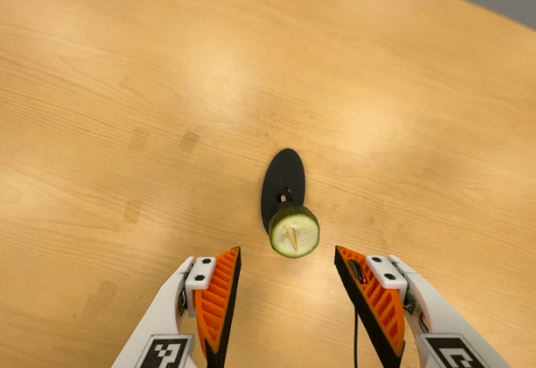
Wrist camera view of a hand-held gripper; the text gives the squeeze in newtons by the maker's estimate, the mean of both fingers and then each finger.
{"total": 0.0}